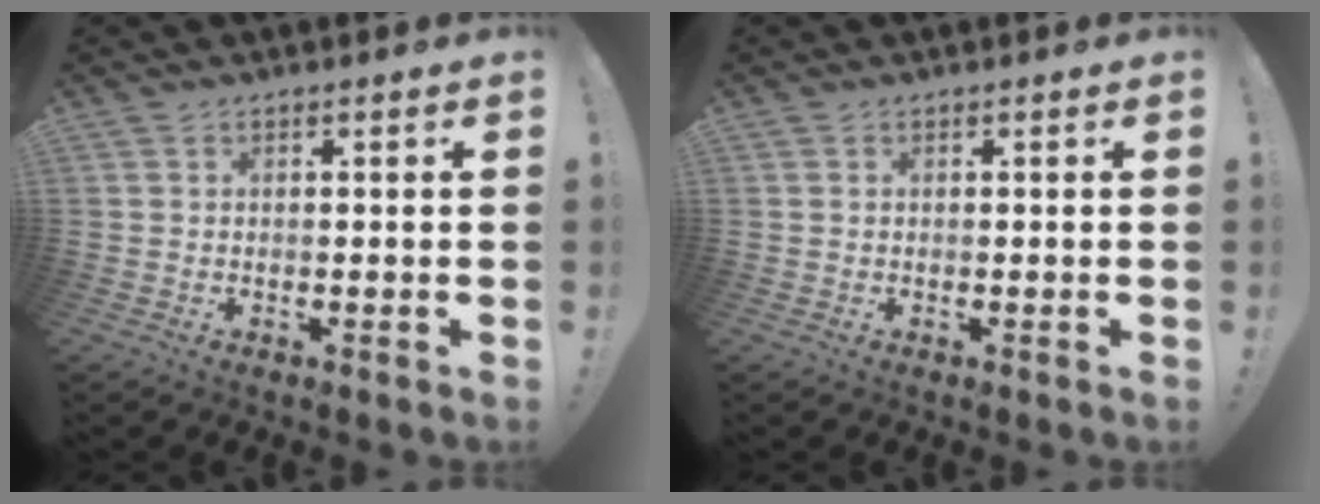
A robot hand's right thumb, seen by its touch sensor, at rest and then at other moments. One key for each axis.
{"total": 0.0}